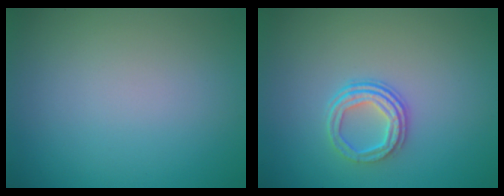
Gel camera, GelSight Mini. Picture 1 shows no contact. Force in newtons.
{"total": 3.1, "press": 2.4, "slide": 1.9}